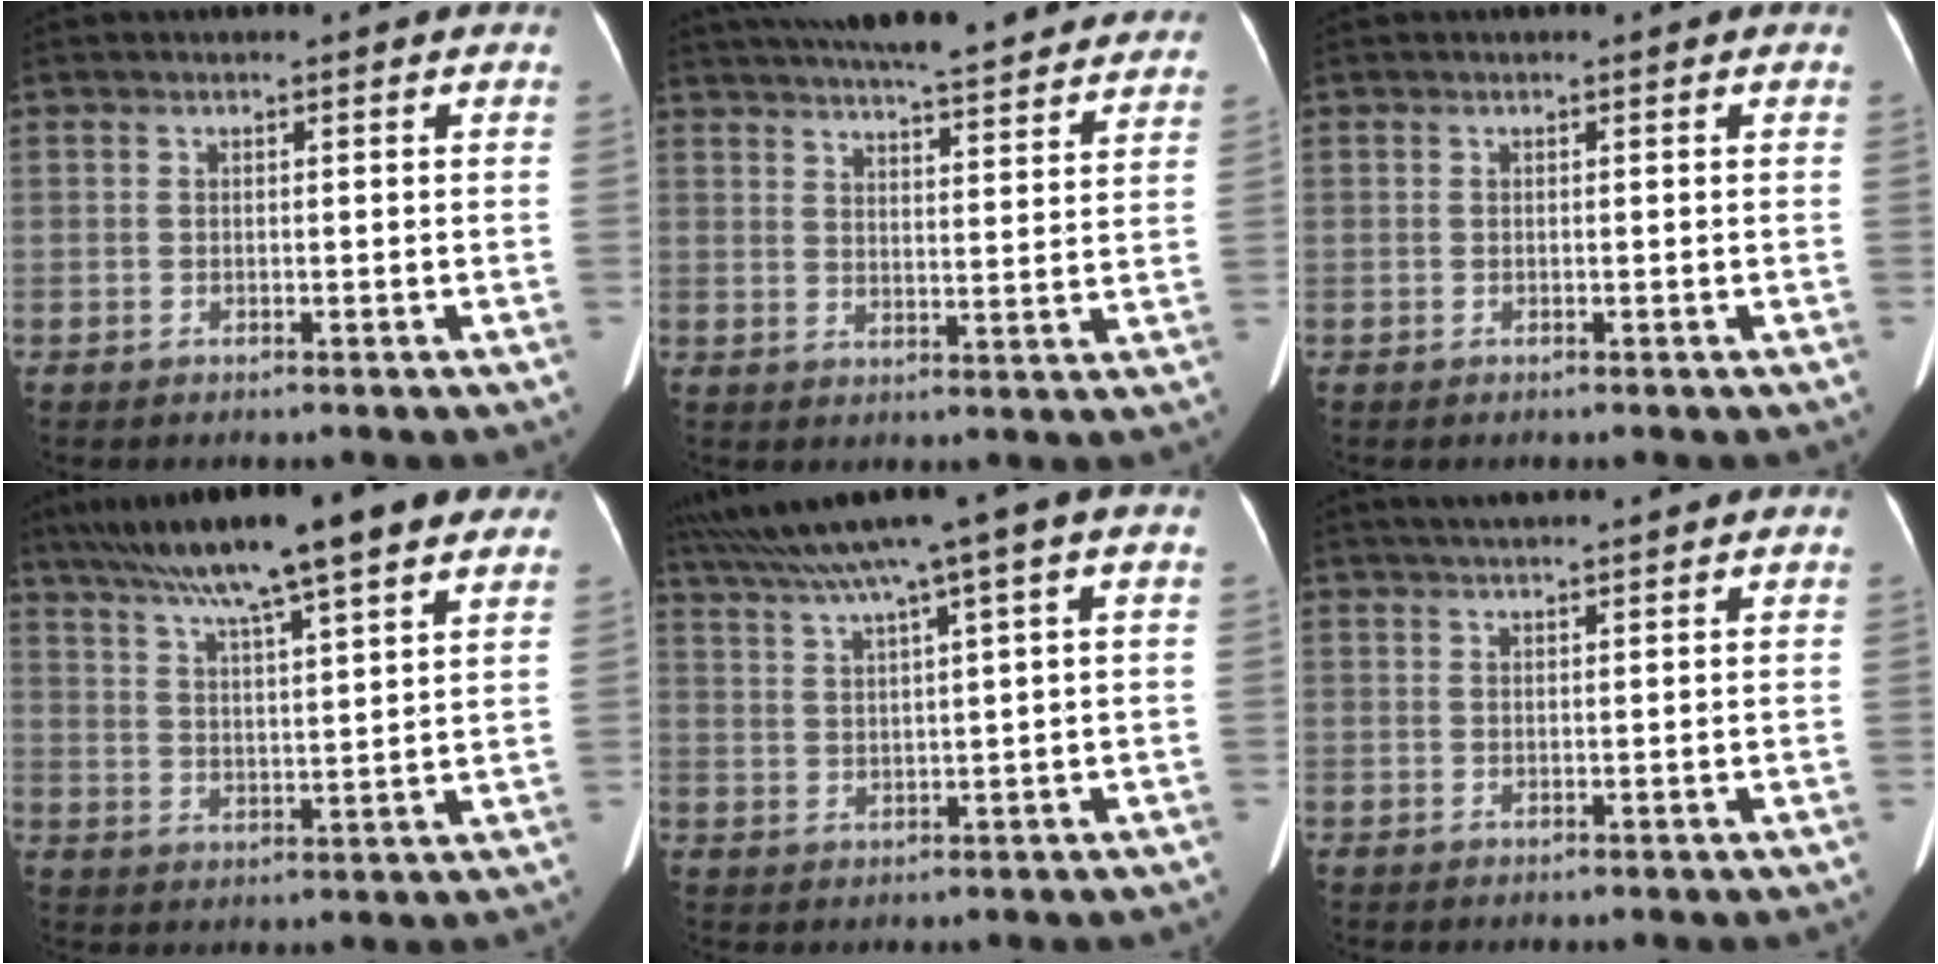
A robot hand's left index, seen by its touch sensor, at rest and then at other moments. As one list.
[{"total": 26.0, "force": [22.9, 4.1, 11.5], "torque": [-0.186, 0.009, 0.291]}, {"total": 0.0}, {"total": 18.3, "force": [13.6, 1.4, 12.1], "torque": [-0.199, 0.039, 0.203]}, {"total": 9.4, "force": [6.5, -1.5, 6.6], "torque": [-0.113, 0.036, 0.108]}, {"total": 4.3, "force": [3.7, -0.4, 2.2], "torque": [-0.031, 0.027, 0.063]}]